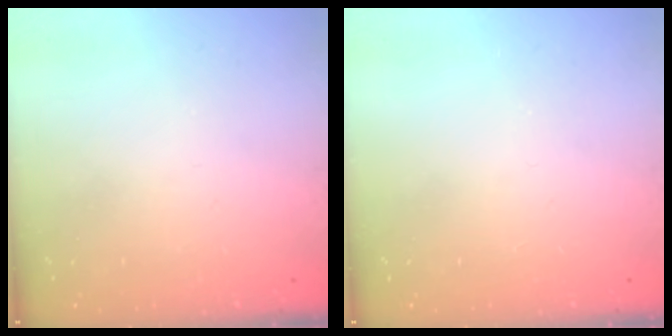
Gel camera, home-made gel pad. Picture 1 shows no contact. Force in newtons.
{"total": 0.0}